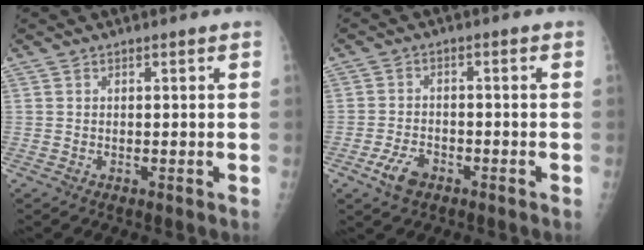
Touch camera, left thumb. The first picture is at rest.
{"total": 4.7, "force": [-2.7, 2.8, 2.7], "torque": [-0.050, 0.011, -0.048]}